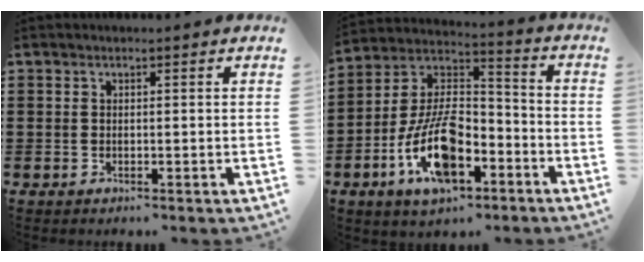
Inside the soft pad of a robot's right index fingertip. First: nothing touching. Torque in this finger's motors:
{"motor_torque": [2.14, 0.00, 1.05, 0.21]}